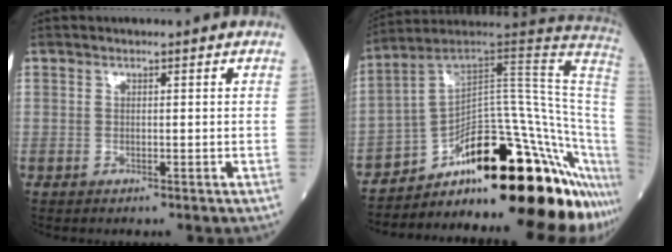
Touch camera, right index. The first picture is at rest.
{"total": 27.2, "force": [-15.2, 4.4, 22.1], "torque": [-0.210, 0.044, -0.219]}